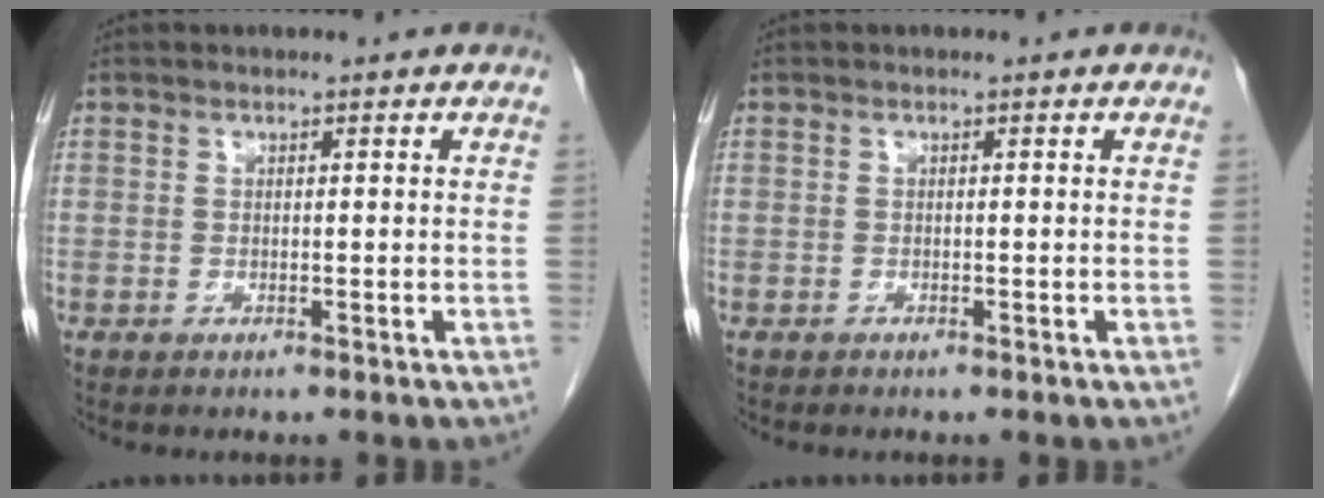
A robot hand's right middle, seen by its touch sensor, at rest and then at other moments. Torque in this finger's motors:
{"motor_torque": [0.76, -0.58, 0.01, 0.01]}